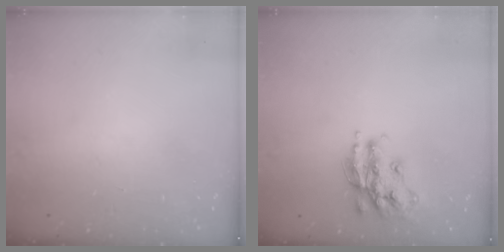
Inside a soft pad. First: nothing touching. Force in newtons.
{"total": 15.9, "press": 15.9, "slide": 0.9}